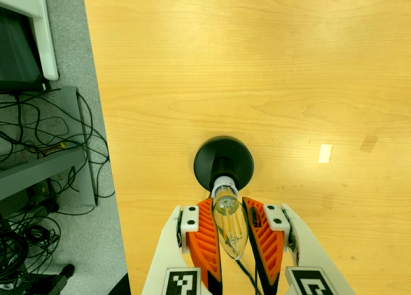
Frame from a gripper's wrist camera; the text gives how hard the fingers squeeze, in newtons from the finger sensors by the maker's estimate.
{"total": 18.0, "left": 19.0, "right": 17.1}